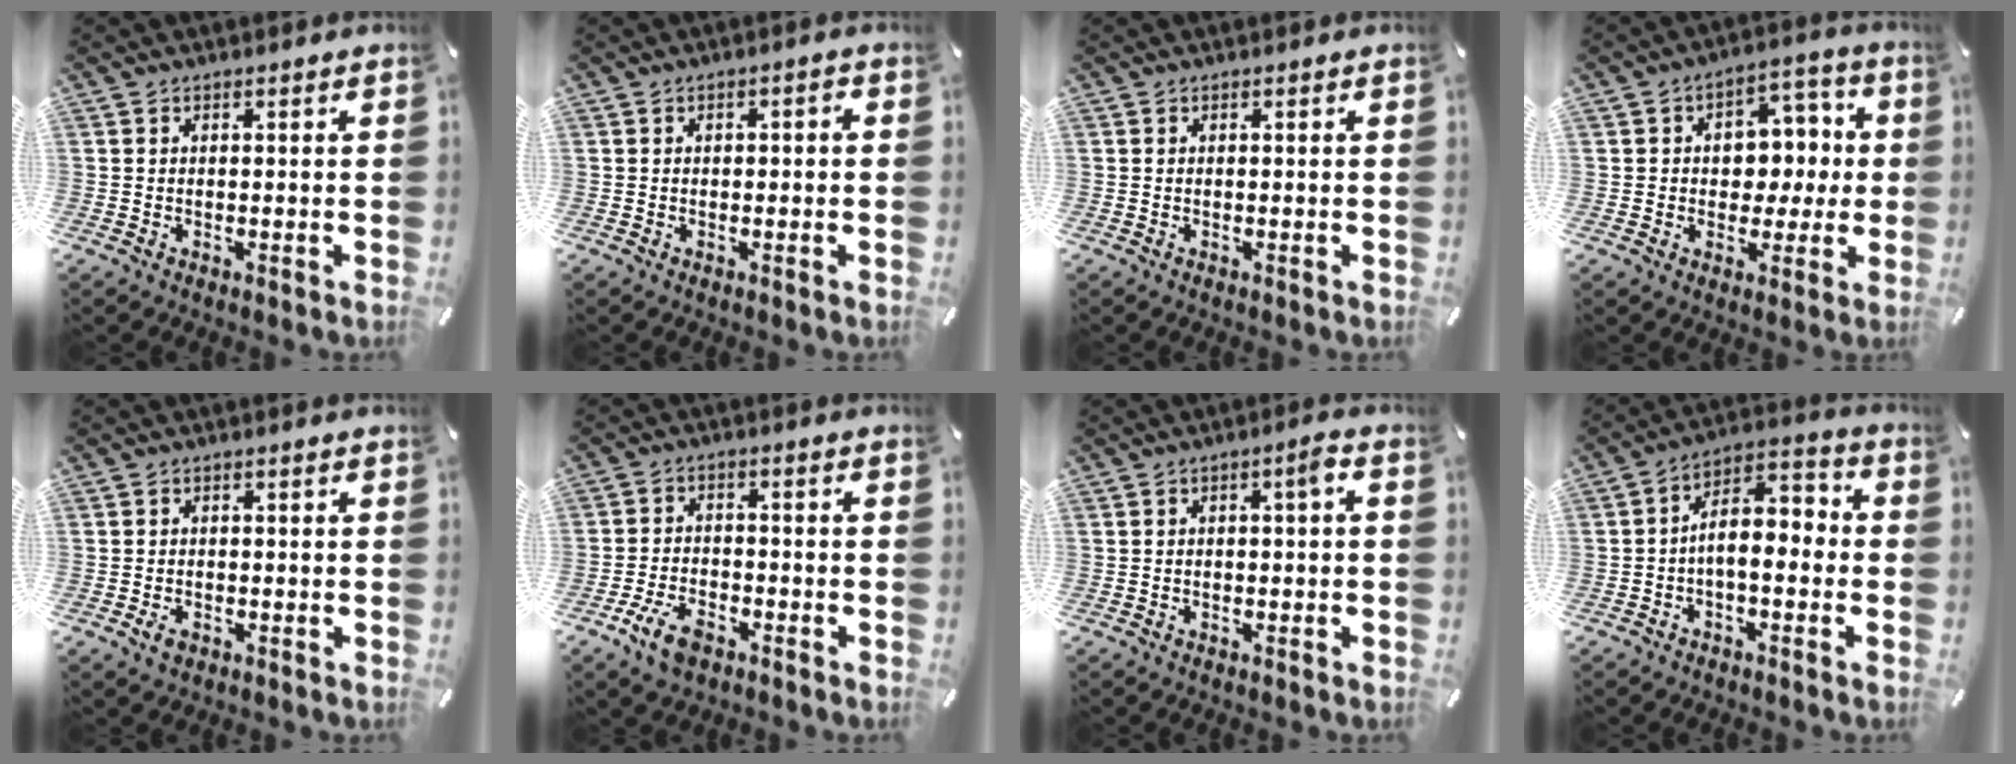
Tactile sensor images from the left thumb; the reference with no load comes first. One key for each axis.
{"total": 1.3, "fx": -0.3, "fy": 0.7, "fz": 1.0, "tx": -0.019, "ty": 0.007, "tz": -0.009}
{"total": 0.0}
{"total": 8.9, "fx": 0.1, "fy": 7.8, "fz": 4.4, "tx": -0.050, "ty": 0.002, "tz": 0.000}
{"total": 2.5, "fx": -1.3, "fy": 1.6, "fz": 1.4, "tx": -0.032, "ty": 0.002, "tz": -0.026}
{"total": 7.7, "fx": -4.5, "fy": 4.3, "fz": 4.5, "tx": -0.098, "ty": 0.017, "tz": -0.084}
{"total": 3.2, "fx": -0.9, "fy": 1.1, "fz": 2.9, "tx": -0.052, "ty": 0.016, "tz": -0.021}
{"total": 7.2, "fx": -2.2, "fy": 4.1, "fz": 5.5, "tx": -0.092, "ty": 0.002, "tz": -0.042}